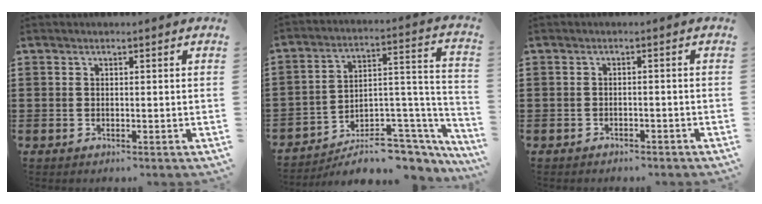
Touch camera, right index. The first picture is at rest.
{"total": 7.3, "force": [-5.8, 2.8, 3.5], "torque": [-0.053, 0.009, -0.105]}
{"total": 1.3, "force": [-1.2, 0.4, -0.1], "torque": [-0.005, 0.004, -0.027]}